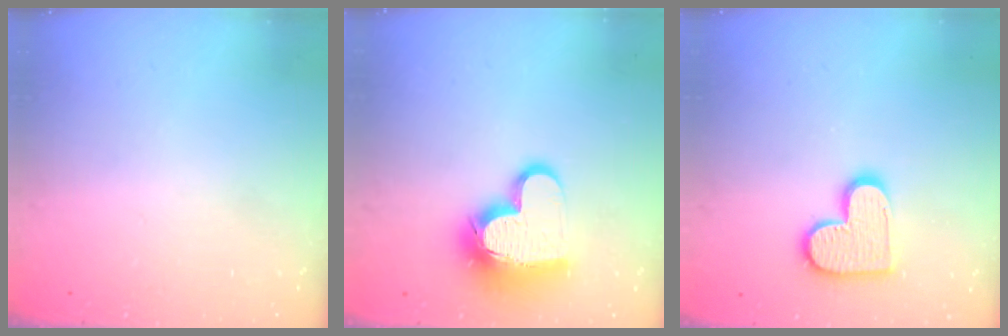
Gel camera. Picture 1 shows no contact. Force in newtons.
{"total": 15.3, "press": 15.2, "slide": 1.0}
{"total": 12.8, "press": 12.8, "slide": 0.9}